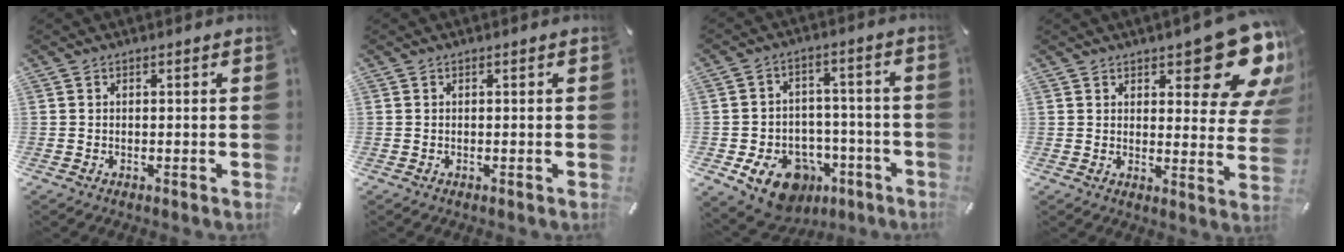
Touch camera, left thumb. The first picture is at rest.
{"total": 0.0}
{"total": 13.1, "force": [-6.5, 9.6, 6.1], "torque": [-0.087, 0.045, -0.104]}
{"total": 15.5, "force": [9.9, 5.8, 10.4], "torque": [-0.112, -0.086, 0.164]}